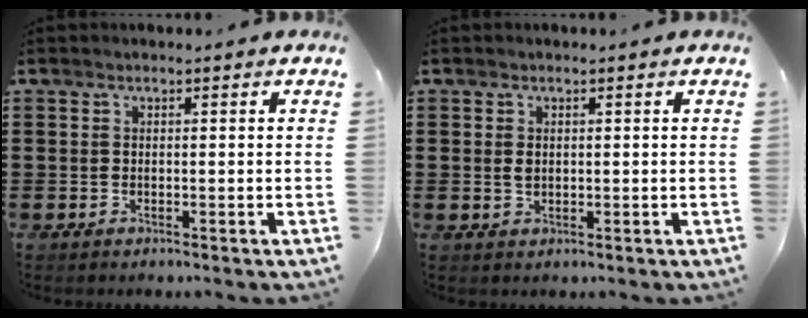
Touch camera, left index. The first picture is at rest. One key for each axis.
{"total": 1.2, "fx": 0.2, "fy": 0.8, "fz": 0.9, "tx": -0.020, "ty": 0.005, "tz": 0.002}